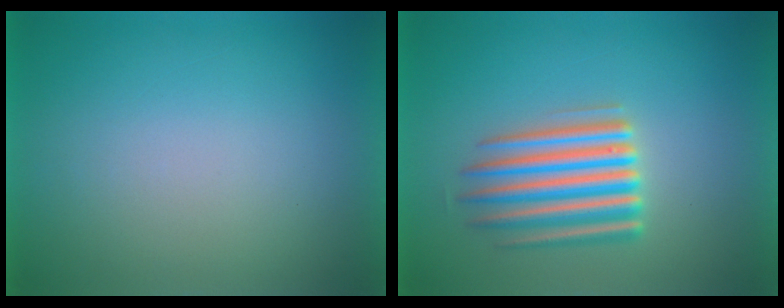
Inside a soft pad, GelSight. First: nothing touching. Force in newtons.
{"total": 5.7}